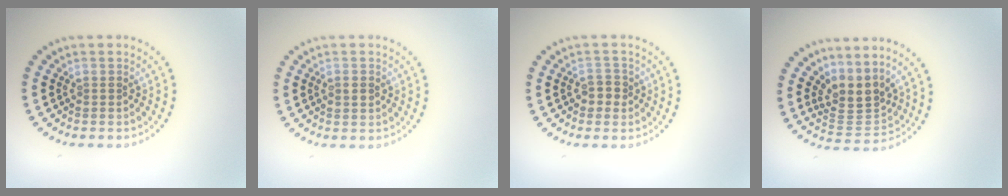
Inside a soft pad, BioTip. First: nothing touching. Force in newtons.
{"total": 1.7, "press": 1.6, "slide": 0.3}
{"total": 1.8, "press": 1.7, "slide": 0.6}
{"total": 3.3, "press": 2.6, "slide": 2.0}